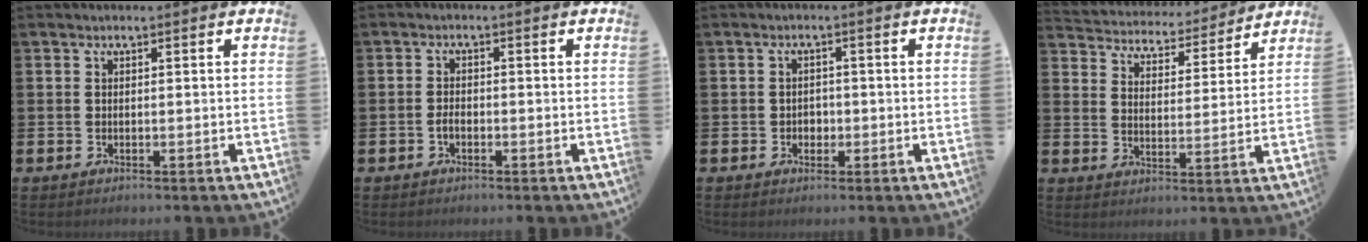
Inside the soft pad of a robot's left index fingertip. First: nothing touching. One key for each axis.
{"total": 1.4, "fx": -0.6, "fy": 0.8, "fz": 1.0, "tx": -0.012, "ty": -0.001, "tz": -0.014}
{"total": 1.7, "fx": -0.4, "fy": 1.6, "fz": 0.5, "tx": 0.000, "ty": 0.001, "tz": -0.013}
{"total": 4.6, "fx": 4.4, "fy": 1.3, "fz": 0.0, "tx": -0.021, "ty": -0.045, "tz": 0.070}